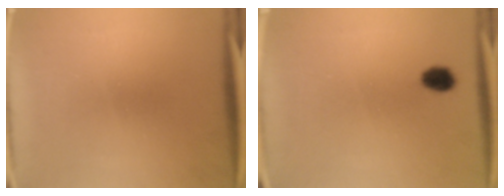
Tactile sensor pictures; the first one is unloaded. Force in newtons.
{"total": 3.2}